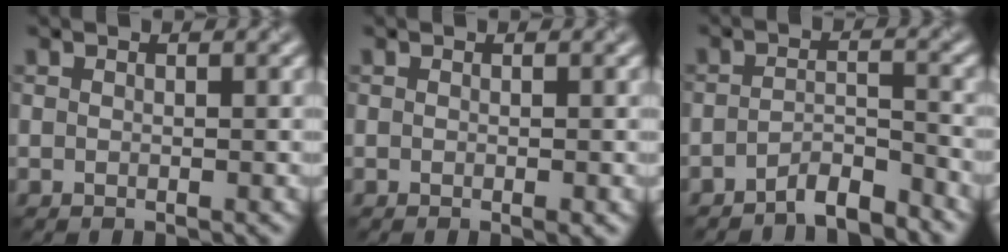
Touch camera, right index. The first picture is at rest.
{"total": 0.6, "force": [-0.2, 0.0, 0.6], "torque": [-0.008, -0.003, -0.002]}
{"total": 3.4, "force": [-3.2, 0.5, 1.1], "torque": [-0.016, 0.010, -0.061]}